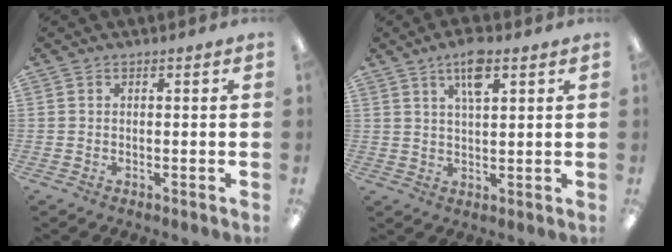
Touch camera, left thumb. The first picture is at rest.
{"total": 6.6, "force": [4.0, 1.9, 4.8], "torque": [-0.081, -0.006, 0.063]}